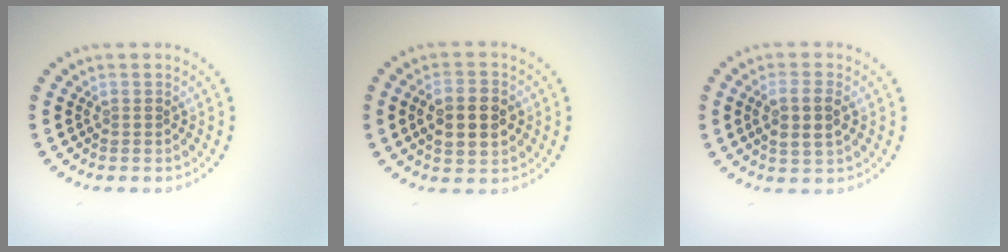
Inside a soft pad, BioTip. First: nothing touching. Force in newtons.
{"total": 4.6, "press": 4.6, "slide": 0.1}
{"total": 2.8, "press": 2.7, "slide": 0.8}